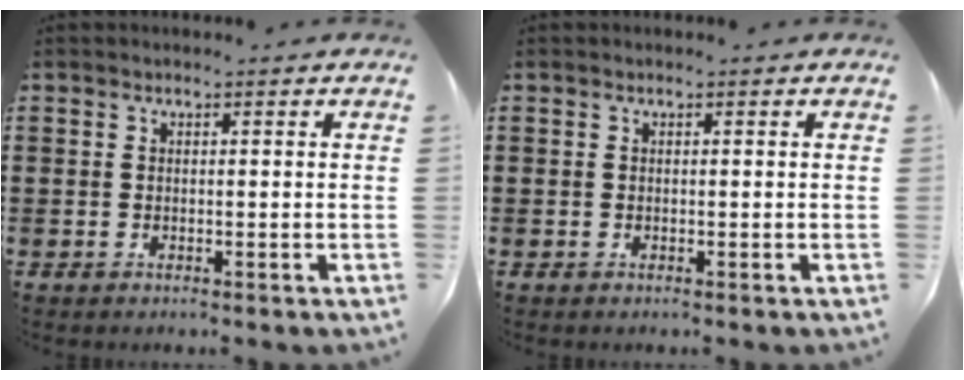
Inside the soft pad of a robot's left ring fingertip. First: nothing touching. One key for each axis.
{"total": 0.0}